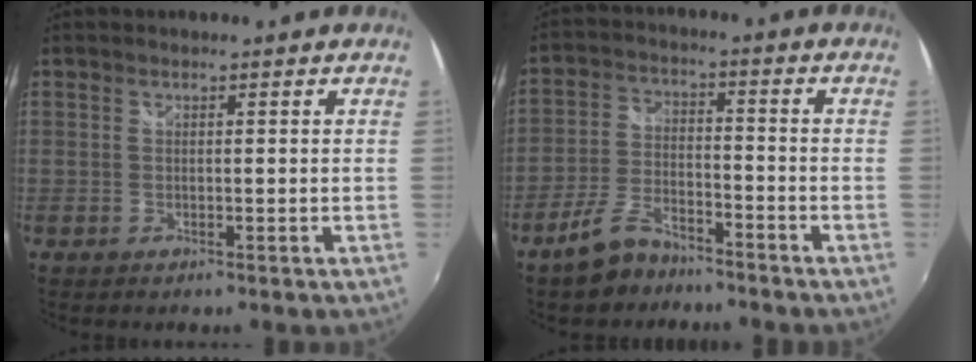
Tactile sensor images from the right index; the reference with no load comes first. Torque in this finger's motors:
{"motor_torque": [0.91, 0.10, 0.16, 0.02]}